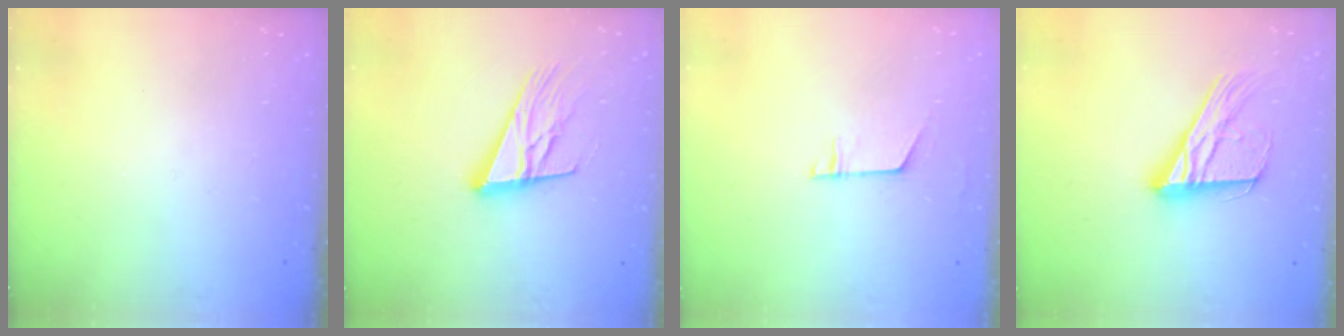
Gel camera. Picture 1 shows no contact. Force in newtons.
{"total": 17.0, "press": 16.5, "slide": 4.2}
{"total": 5.0, "press": 5.0, "slide": 0.4}
{"total": 17.6, "press": 17.5, "slide": 1.7}